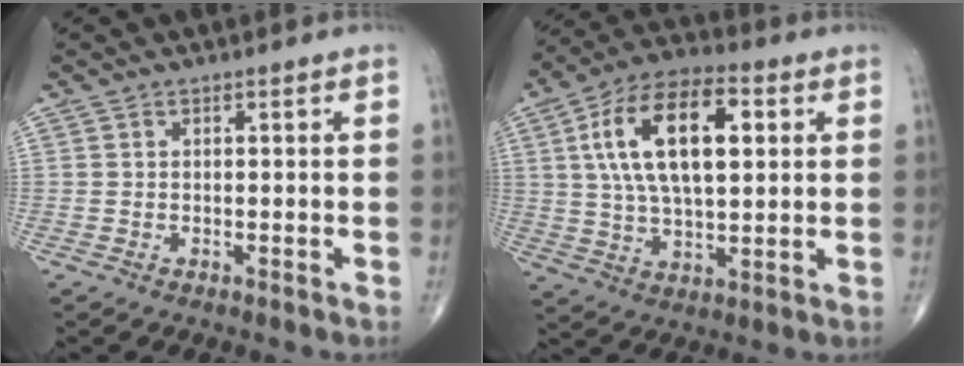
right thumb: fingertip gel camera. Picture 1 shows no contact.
{"total": 18.3, "force": [4.4, 8.9, 15.3], "torque": [-0.265, 0.007, 0.073]}